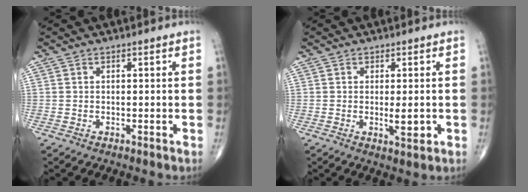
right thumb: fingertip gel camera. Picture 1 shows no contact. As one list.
[{"total": 3.1, "force": [-0.3, 1.0, 2.9], "torque": [-0.045, -0.007, -0.002]}]